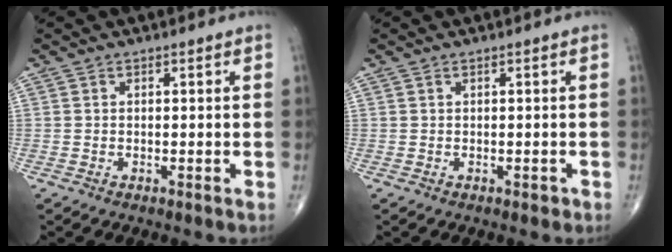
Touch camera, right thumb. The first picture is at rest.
{"total": 0.7, "force": [-0.1, 0.4, 0.6], "torque": [-0.004, 0.000, -0.001]}